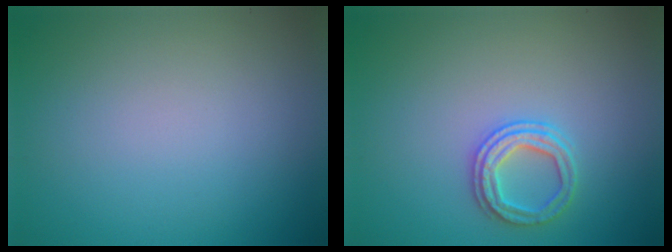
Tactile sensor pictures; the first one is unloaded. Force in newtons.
{"total": 2.4, "press": 2.4, "slide": 0.4}